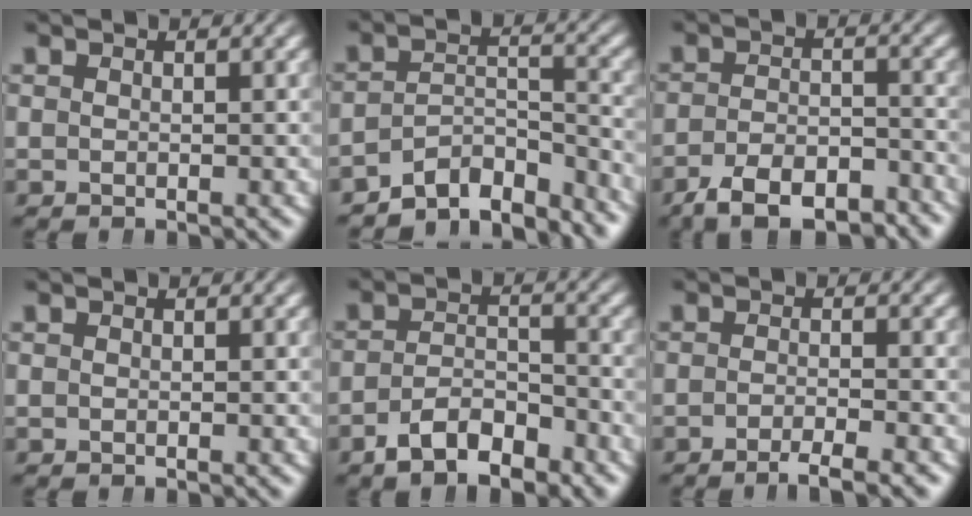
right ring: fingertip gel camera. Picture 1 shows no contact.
{"total": 9.3, "force": [-7.5, 3.8, 3.9], "torque": [-0.067, -0.039, -0.109]}
{"total": 6.2, "force": [-5.1, 2.3, 2.7], "torque": [-0.033, -0.016, -0.079]}
{"total": 0.0}
{"total": 4.9, "force": [-3.9, 2.0, 2.2], "torque": [-0.032, -0.012, -0.060]}
{"total": 3.2, "force": [-2.7, 0.5, 1.6], "torque": [-0.021, -0.005, -0.048]}